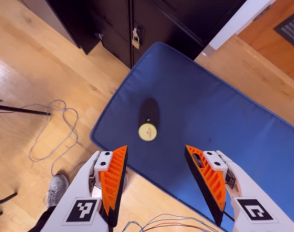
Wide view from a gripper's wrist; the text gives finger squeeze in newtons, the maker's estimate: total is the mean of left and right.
{"total": 0.7, "left": 0.8, "right": 0.5}